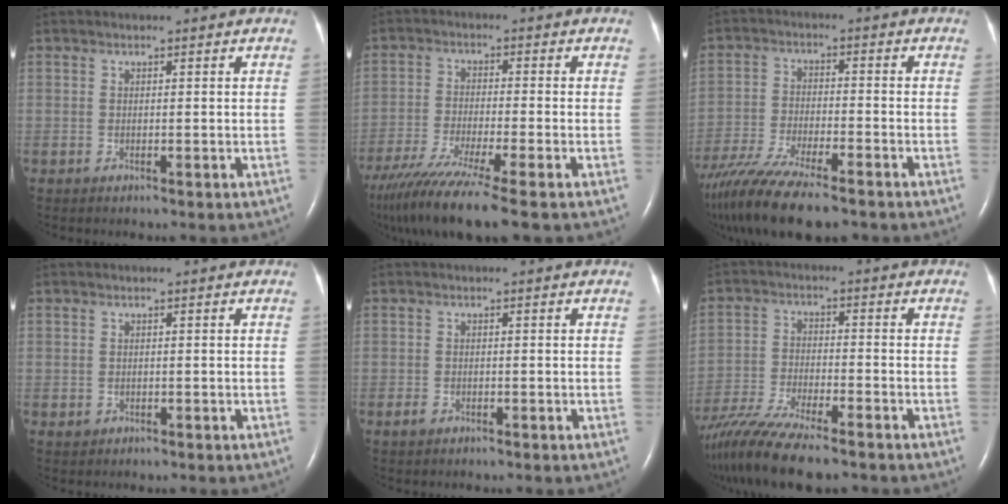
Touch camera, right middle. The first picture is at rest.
{"total": 13.6, "force": [-10.1, -0.1, 9.2], "torque": [-0.175, -0.045, -0.172]}
{"total": 17.1, "force": [-13.3, 3.4, 10.2], "torque": [-0.216, -0.042, -0.226]}
{"total": 0.8, "force": [-0.3, 0.7, 0.2], "torque": [-0.003, 0.002, -0.001]}
{"total": 1.3, "force": [-0.8, 0.8, 0.6], "torque": [-0.015, 0.001, -0.011]}
{"total": 16.4, "force": [-13.2, 2.7, 9.2], "torque": [-0.202, -0.038, -0.228]}